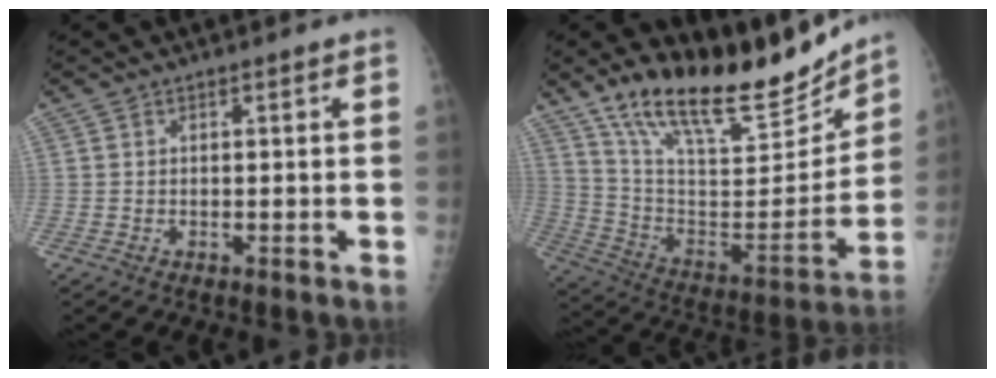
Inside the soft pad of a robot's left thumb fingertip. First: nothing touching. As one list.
[{"total": 24.6, "force": [19.2, 8.2, 12.9], "torque": [-0.173, -0.088, 0.326]}]